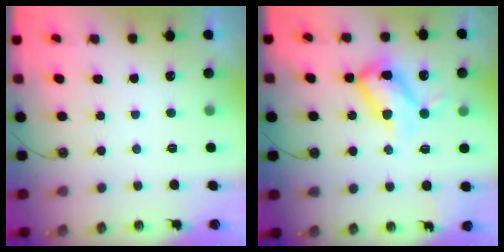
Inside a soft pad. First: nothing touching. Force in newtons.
{"total": 13.6, "press": 13.6, "slide": 0.9}